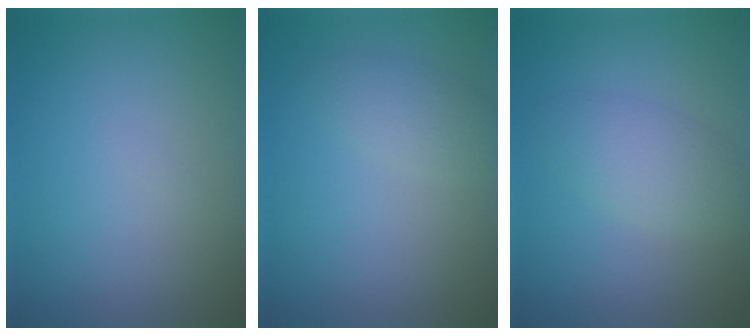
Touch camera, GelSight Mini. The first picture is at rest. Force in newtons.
{"total": 2.0, "press": 2.0, "slide": 0.0}
{"total": 3.0, "press": 3.0, "slide": 0.1}